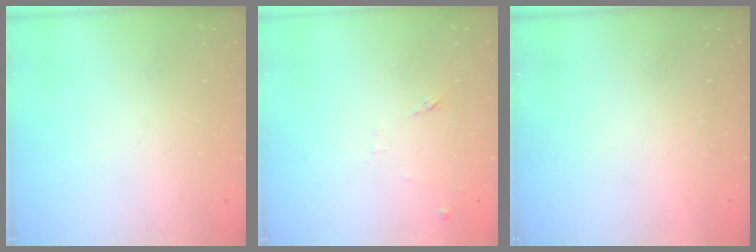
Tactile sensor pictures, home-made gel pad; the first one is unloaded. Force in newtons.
{"total": 9.4, "press": 9.4, "slide": 0.6}
{"total": 1.7, "press": 1.7, "slide": 0.1}